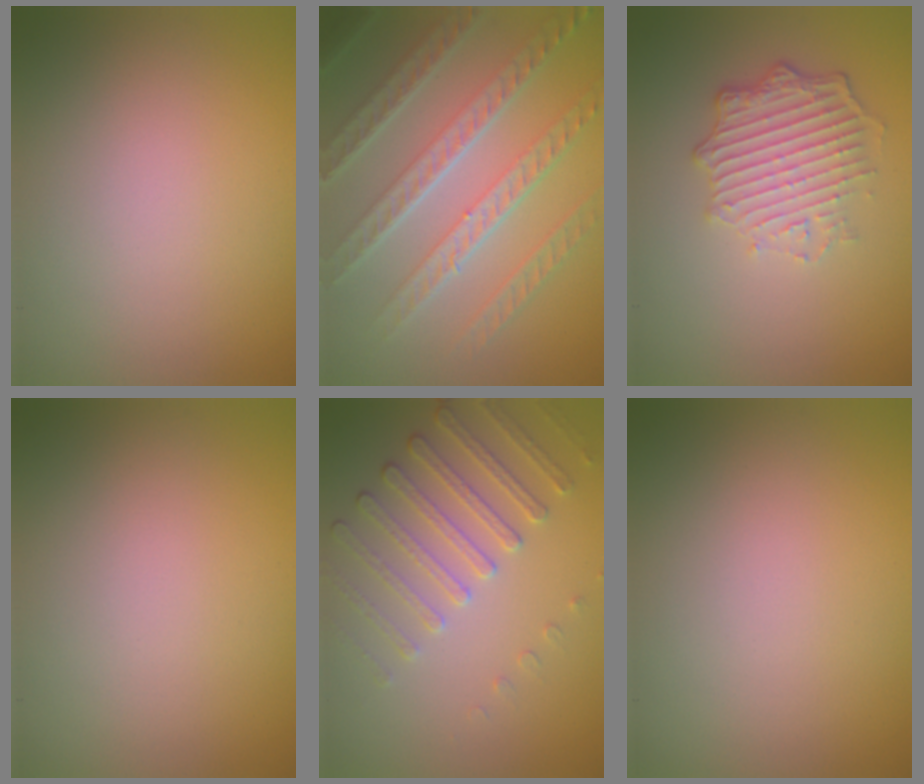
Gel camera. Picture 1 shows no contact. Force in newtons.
{"total": 8.2, "press": 5.7, "slide": 5.9}
{"total": 4.9, "press": 3.7, "slide": 3.2}
{"total": 0.0}
{"total": 3.0, "press": 2.7, "slide": 1.3}
{"total": 0.0}